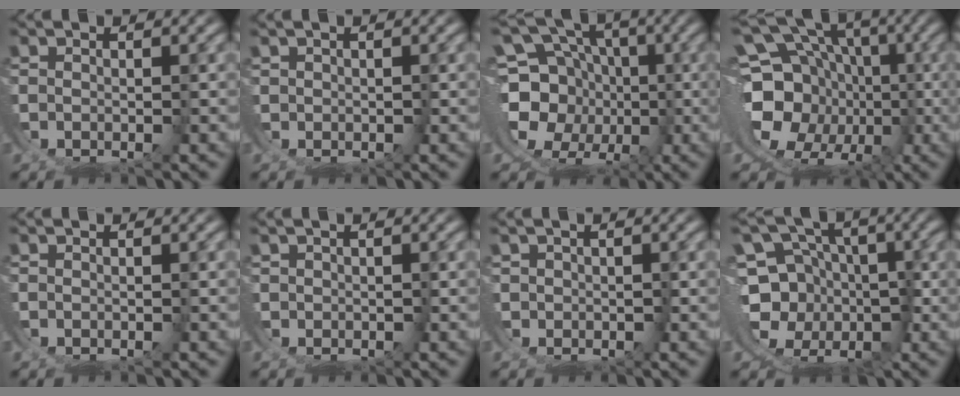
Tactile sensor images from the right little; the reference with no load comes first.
{"total": 1.9, "force": [0.0, 1.8, 0.6], "torque": [-0.029, -0.009, 0.002]}
{"total": 14.7, "force": [-0.7, 12.1, 8.3], "torque": [-0.181, -0.055, -0.007]}
{"total": 18.6, "force": [-0.9, 14.9, 11.1], "torque": [-0.205, -0.057, -0.010]}
{"total": 0.0}
{"total": 2.3, "force": [-0.1, 2.2, 0.8], "torque": [-0.031, -0.011, 0.000]}
{"total": 4.1, "force": [-0.4, 3.9, 1.4], "torque": [-0.048, -0.018, -0.007]}
{"total": 14.3, "force": [-1.8, 11.5, 8.3], "torque": [-0.178, -0.060, -0.024]}